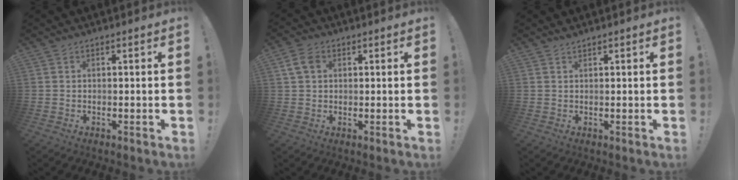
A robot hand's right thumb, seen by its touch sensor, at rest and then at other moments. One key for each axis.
{"total": 5.8, "fx": 1.8, "fy": 4.1, "fz": 3.6, "tx": -0.074, "ty": 0.008, "tz": 0.036}
{"total": 0.9, "fx": 0.9, "fy": -0.1, "fz": 0.2, "tx": 0.005, "ty": -0.003, "tz": 0.014}